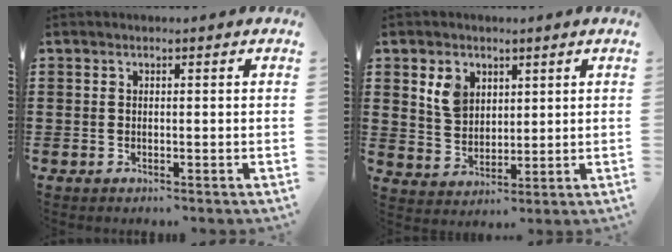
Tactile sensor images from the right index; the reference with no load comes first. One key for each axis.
{"total": 5.4, "fx": 2.6, "fy": 4.1, "fz": 2.4, "tx": -0.063, "ty": 0.014, "tz": 0.048}